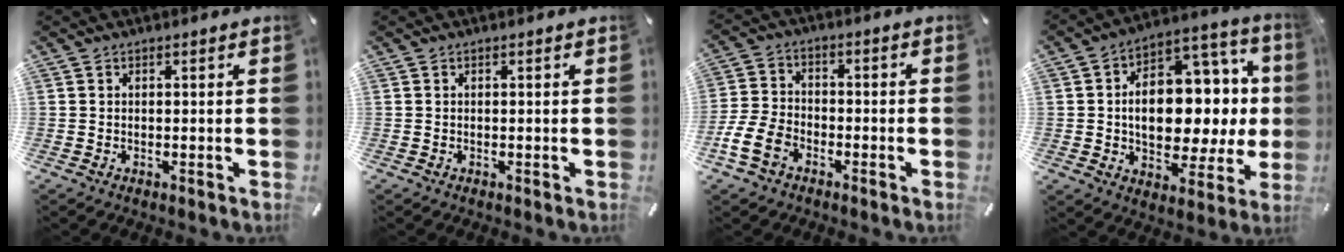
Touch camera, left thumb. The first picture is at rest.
{"total": 0.0}
{"total": 8.9, "force": [-4.6, 6.1, 4.6], "torque": [-0.107, 0.023, -0.087]}
{"total": 17.0, "force": [0.3, 11.5, 12.5], "torque": [-0.180, -0.016, 0.009]}